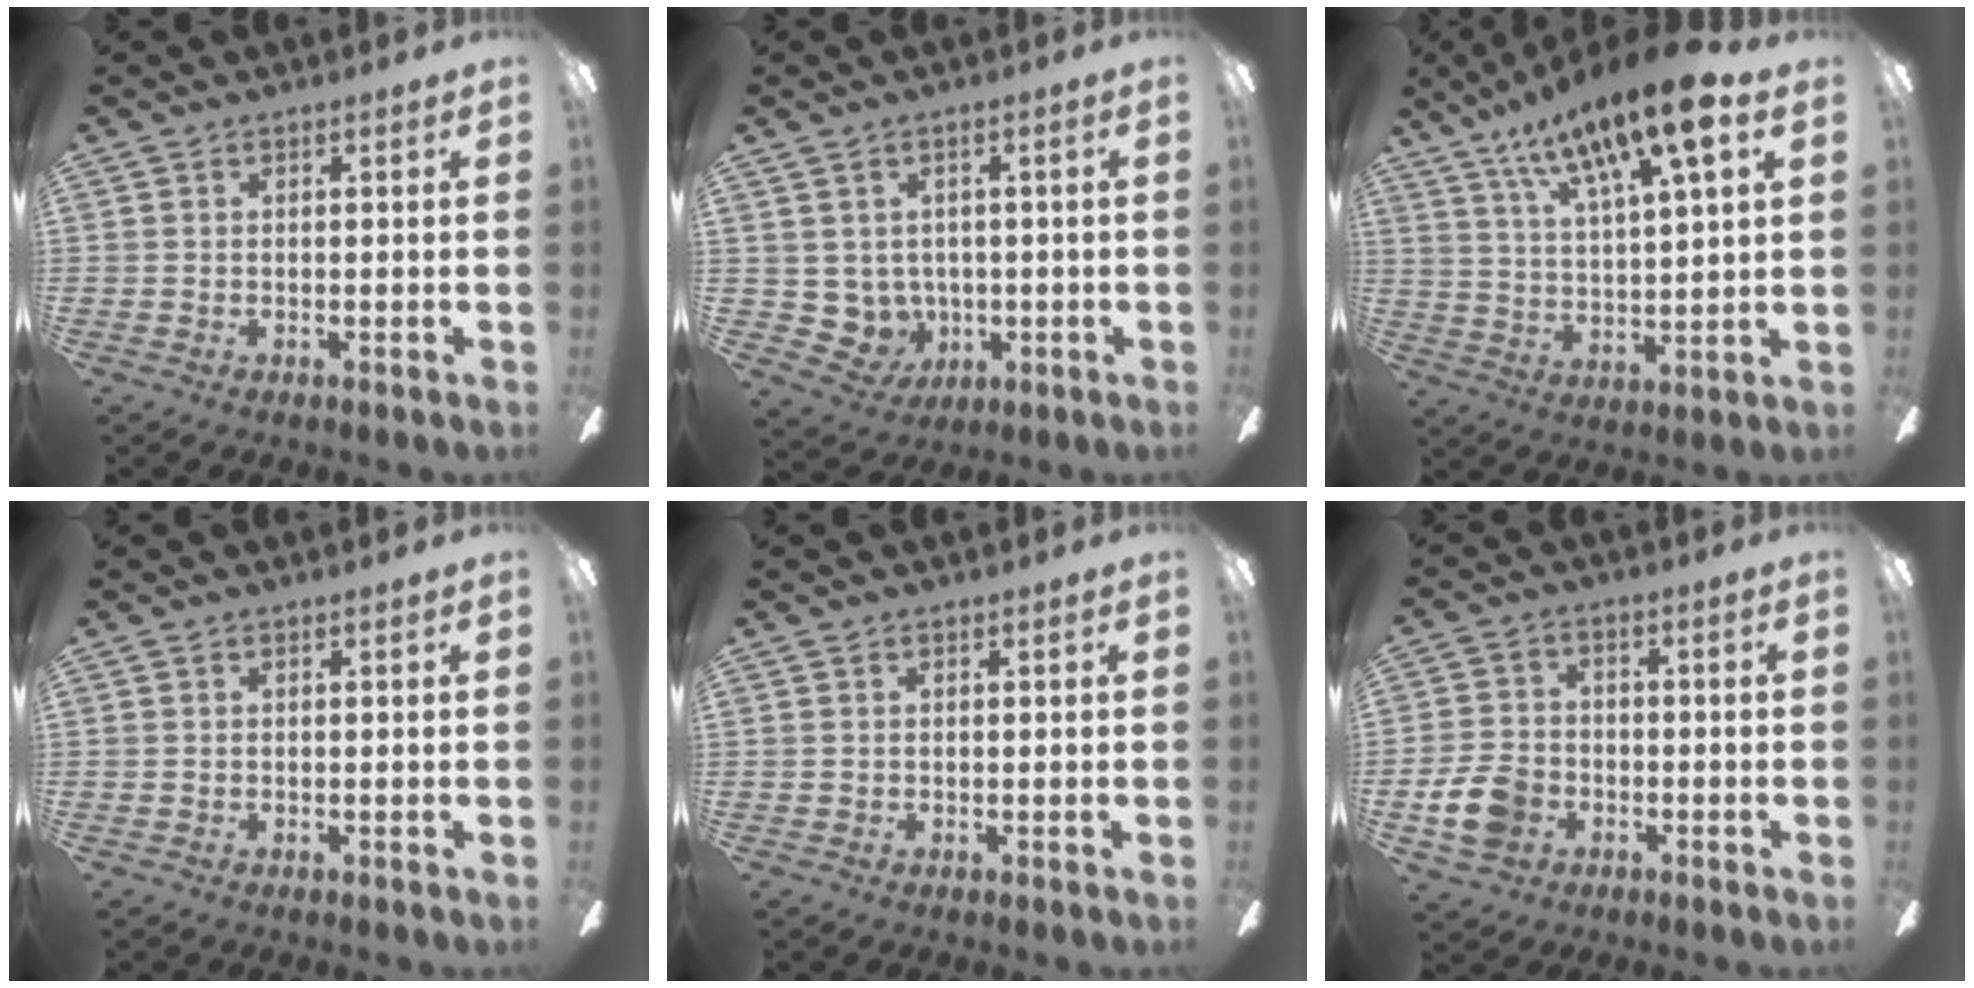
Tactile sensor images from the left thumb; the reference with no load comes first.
{"total": 5.4, "force": [2.2, 4.9, 0.6], "torque": [-0.050, -0.017, 0.047]}
{"total": 17.1, "force": [11.7, 4.0, 11.8], "torque": [-0.208, -0.055, 0.189]}
{"total": 0.0}
{"total": 0.0}
{"total": 9.4, "force": [-3.3, 7.2, 5.2], "torque": [-0.122, 0.014, -0.061]}